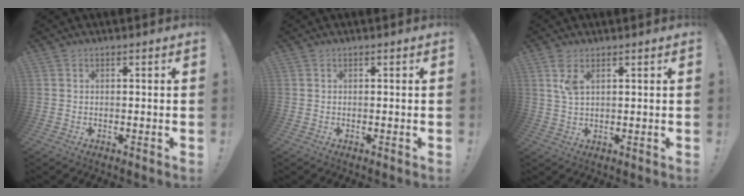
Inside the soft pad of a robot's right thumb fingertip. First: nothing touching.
{"total": 0.0}
{"total": 4.4, "force": [2.2, 1.7, 3.4], "torque": [-0.060, -0.007, 0.037]}